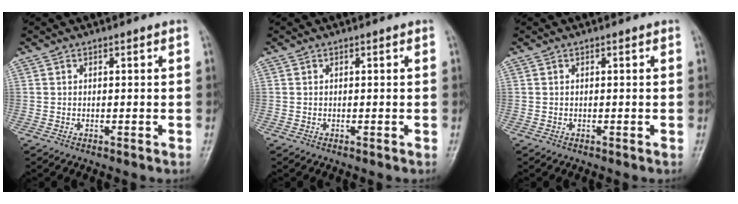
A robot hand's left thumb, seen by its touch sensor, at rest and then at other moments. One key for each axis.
{"total": 0.0}
{"total": 0.0}